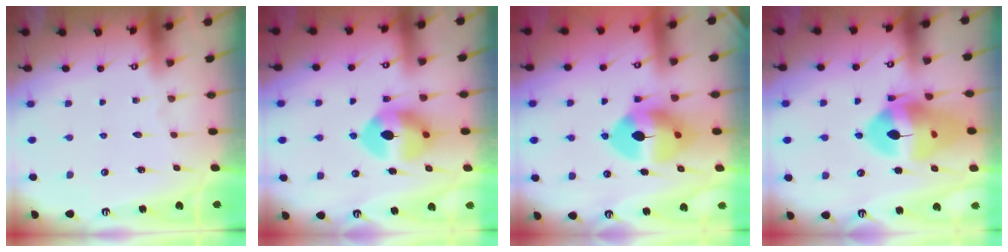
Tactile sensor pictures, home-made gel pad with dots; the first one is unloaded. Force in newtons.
{"total": 9.8, "press": 9.7, "slide": 1.3}
{"total": 12.2, "press": 12.1, "slide": 1.7}
{"total": 18.3, "press": 18.2, "slide": 2.2}